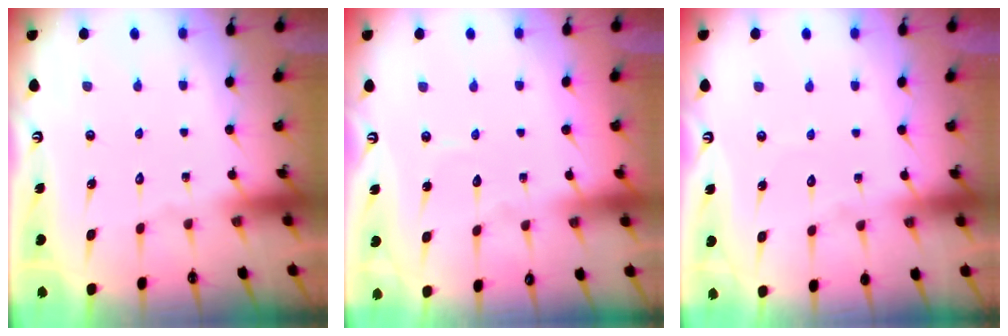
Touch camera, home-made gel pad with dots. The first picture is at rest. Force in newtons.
{"total": 3.5, "press": 3.5, "slide": 0.3}
{"total": 2.9, "press": 2.9, "slide": 0.3}